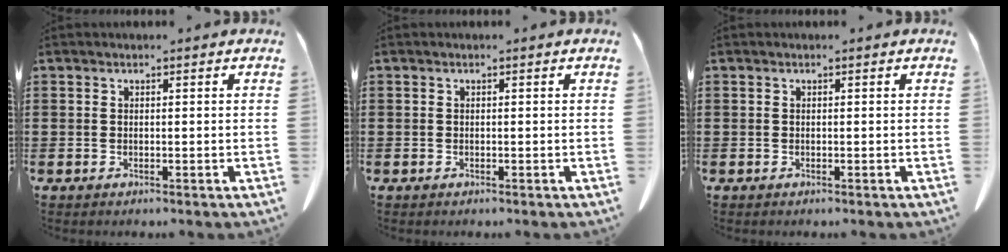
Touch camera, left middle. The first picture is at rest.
{"total": 0.0}
{"total": 0.0}